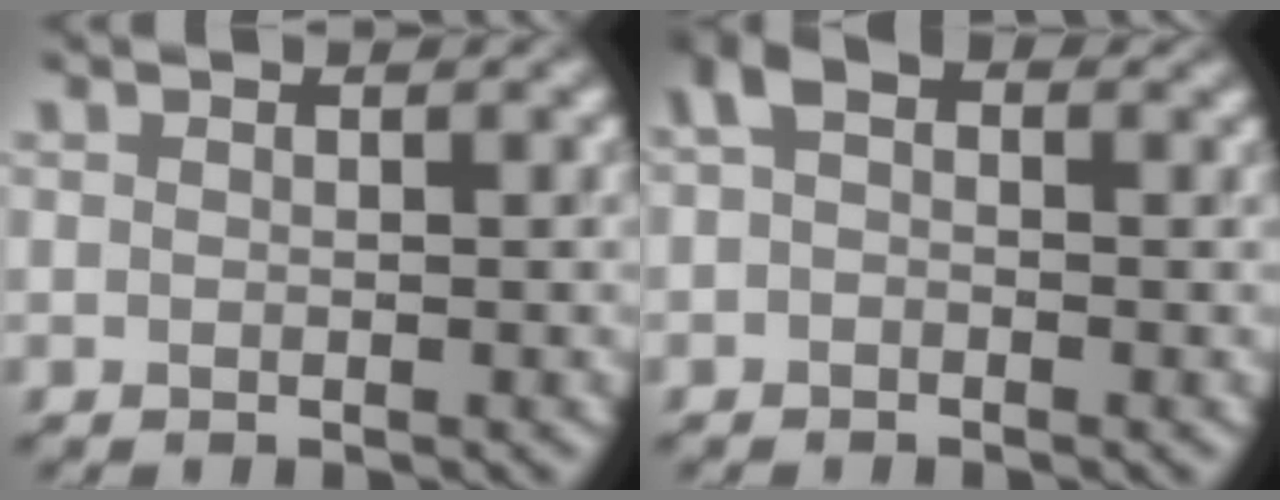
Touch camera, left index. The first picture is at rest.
{"total": 1.8, "force": [0.3, 1.2, 1.4], "torque": [-0.023, 0.015, -0.003]}